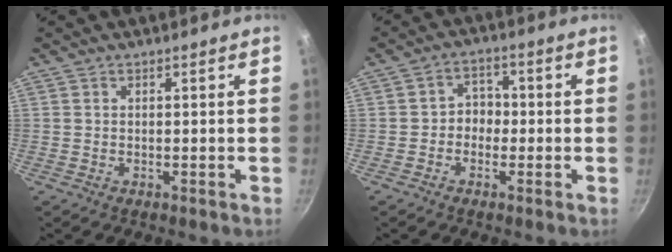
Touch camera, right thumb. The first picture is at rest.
{"total": 4.1, "force": [-1.0, 3.5, 2.0], "torque": [0.001, 0.017, -0.023]}